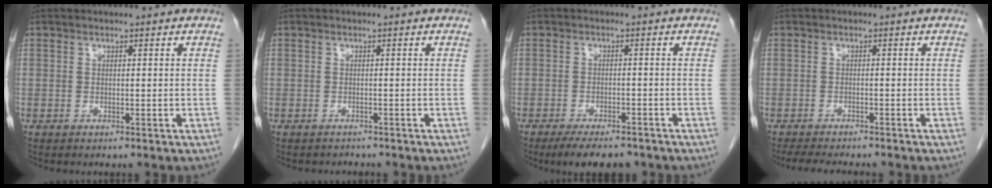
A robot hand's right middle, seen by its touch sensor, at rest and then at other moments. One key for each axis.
{"total": 1.3, "fx": -1.2, "fy": 0.4, "fz": -0.3, "tx": -0.001, "ty": -0.003, "tz": -0.020}
{"total": 7.5, "fx": -6.1, "fy": 2.4, "fz": 3.6, "tx": -0.051, "ty": -0.005, "tz": -0.093}
{"total": 7.2, "fx": -6.5, "fy": 1.2, "fz": 3.0, "tx": -0.043, "ty": -0.011, "tz": -0.096}